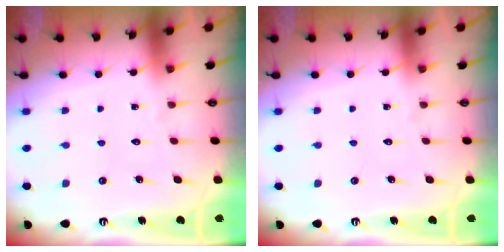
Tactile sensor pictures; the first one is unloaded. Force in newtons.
{"total": 0.0}